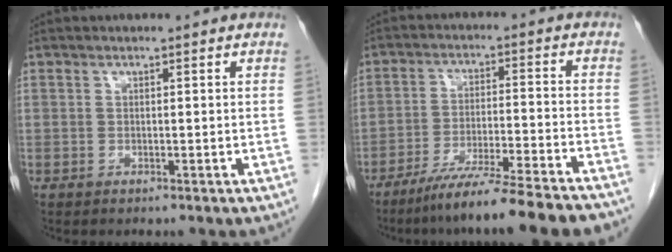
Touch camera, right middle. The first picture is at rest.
{"total": 15.0, "force": [-12.6, -0.5, 8.2], "torque": [-0.126, -0.031, -0.200]}